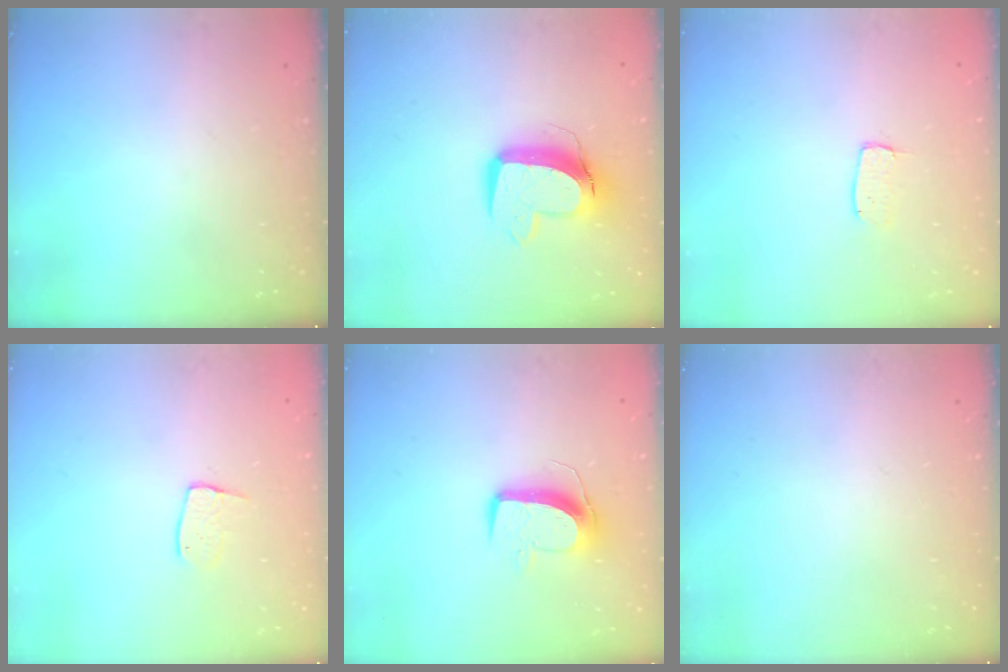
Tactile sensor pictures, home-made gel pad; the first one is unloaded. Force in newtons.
{"total": 12.5, "press": 12.4, "slide": 1.5}
{"total": 4.0, "press": 4.0, "slide": 0.3}
{"total": 6.1, "press": 6.1, "slide": 0.3}
{"total": 9.8, "press": 9.7, "slide": 0.8}
{"total": 0.0}